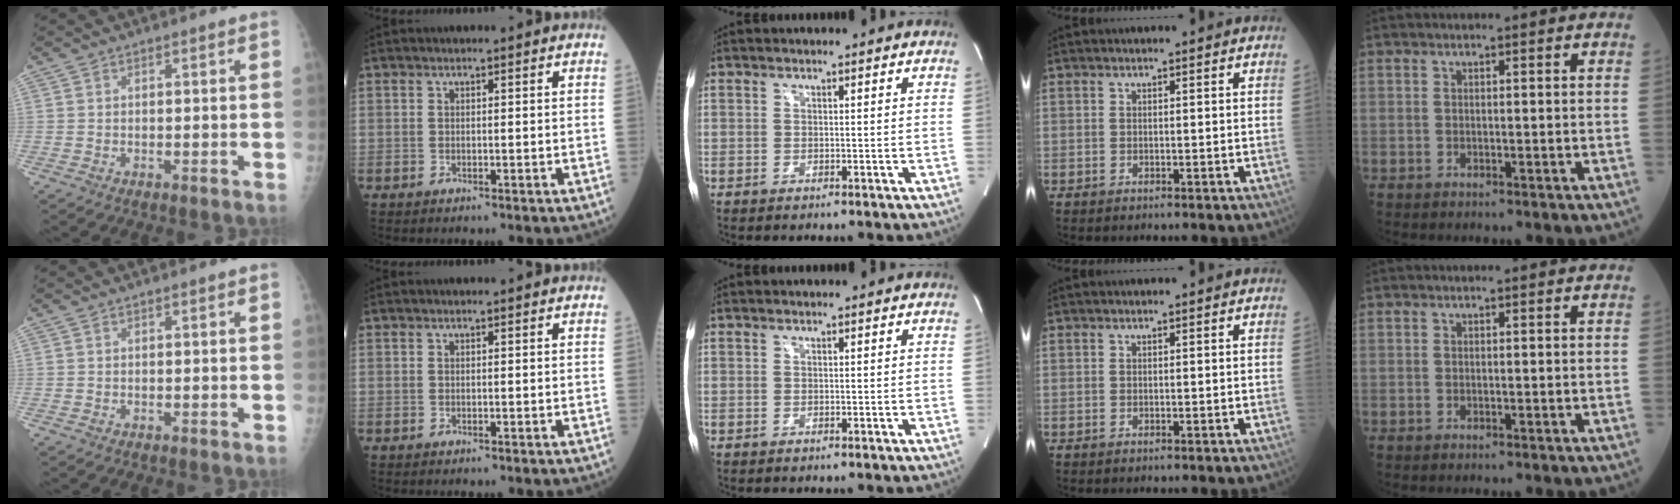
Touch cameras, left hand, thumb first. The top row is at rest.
{}